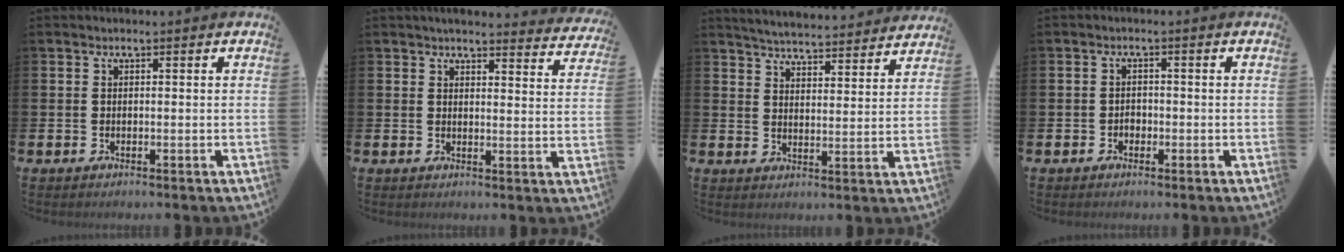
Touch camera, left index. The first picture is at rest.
{"total": 3.7, "force": [3.6, 0.3, 0.5], "torque": [-0.008, -0.028, 0.061]}
{"total": 5.3, "force": [5.3, 0.2, 0.4], "torque": [-0.022, -0.043, 0.091]}
{"total": 1.3, "force": [-0.6, 1.1, 0.4], "torque": [-0.008, 0.002, -0.013]}